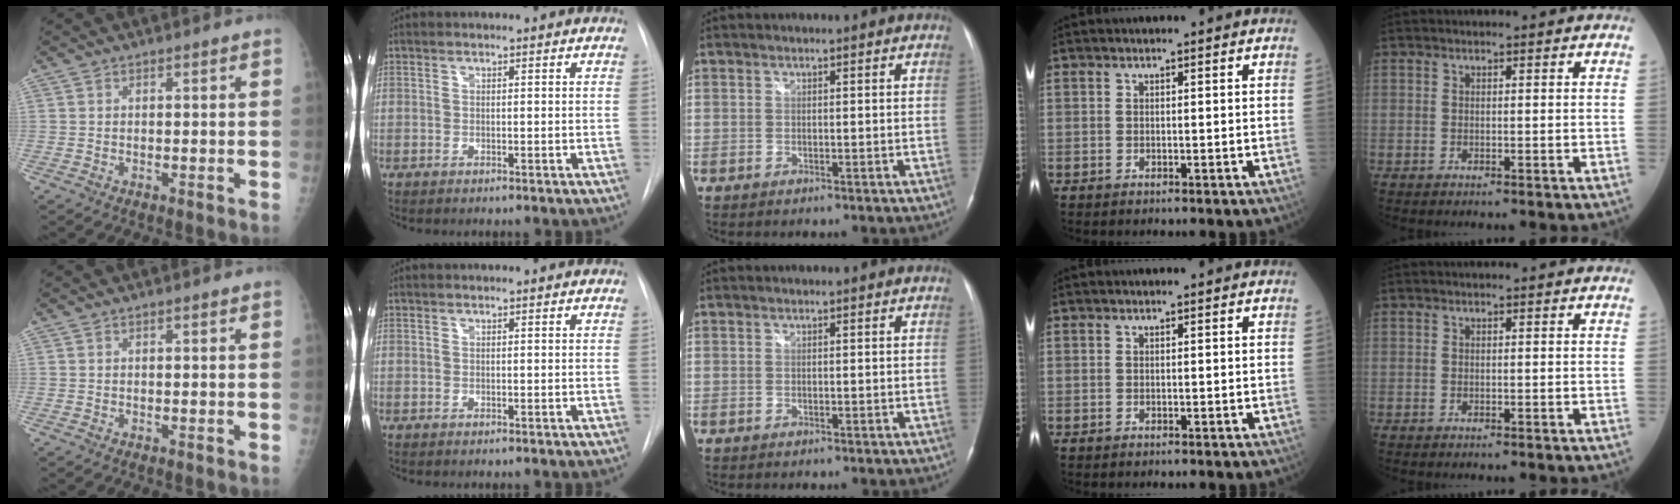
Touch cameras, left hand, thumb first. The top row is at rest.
{}